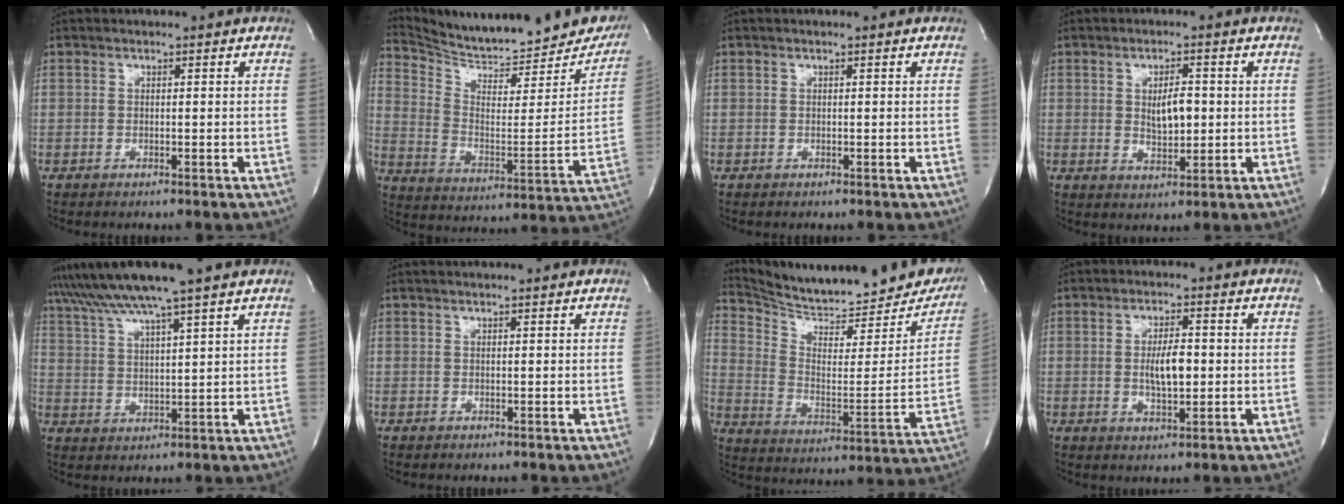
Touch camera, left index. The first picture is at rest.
{"total": 23.9, "force": [22.0, 4.6, 8.2], "torque": [-0.132, -0.076, 0.300]}
{"total": 0.0}
{"total": 4.4, "force": [0.3, 1.9, 4.0], "torque": [-0.067, -0.004, 0.010]}
{"total": 10.6, "force": [8.7, -1.8, 5.8], "torque": [-0.113, 0.017, 0.147]}
{"total": 2.4, "force": [2.3, 0.0, 0.7], "torque": [-0.012, 0.013, 0.026]}
{"total": 24.5, "force": [22.3, 4.7, 9.1], "torque": [-0.148, -0.076, 0.303]}
{"total": 4.9, "force": [-0.2, 1.6, 4.6], "torque": [-0.084, -0.002, -0.001]}